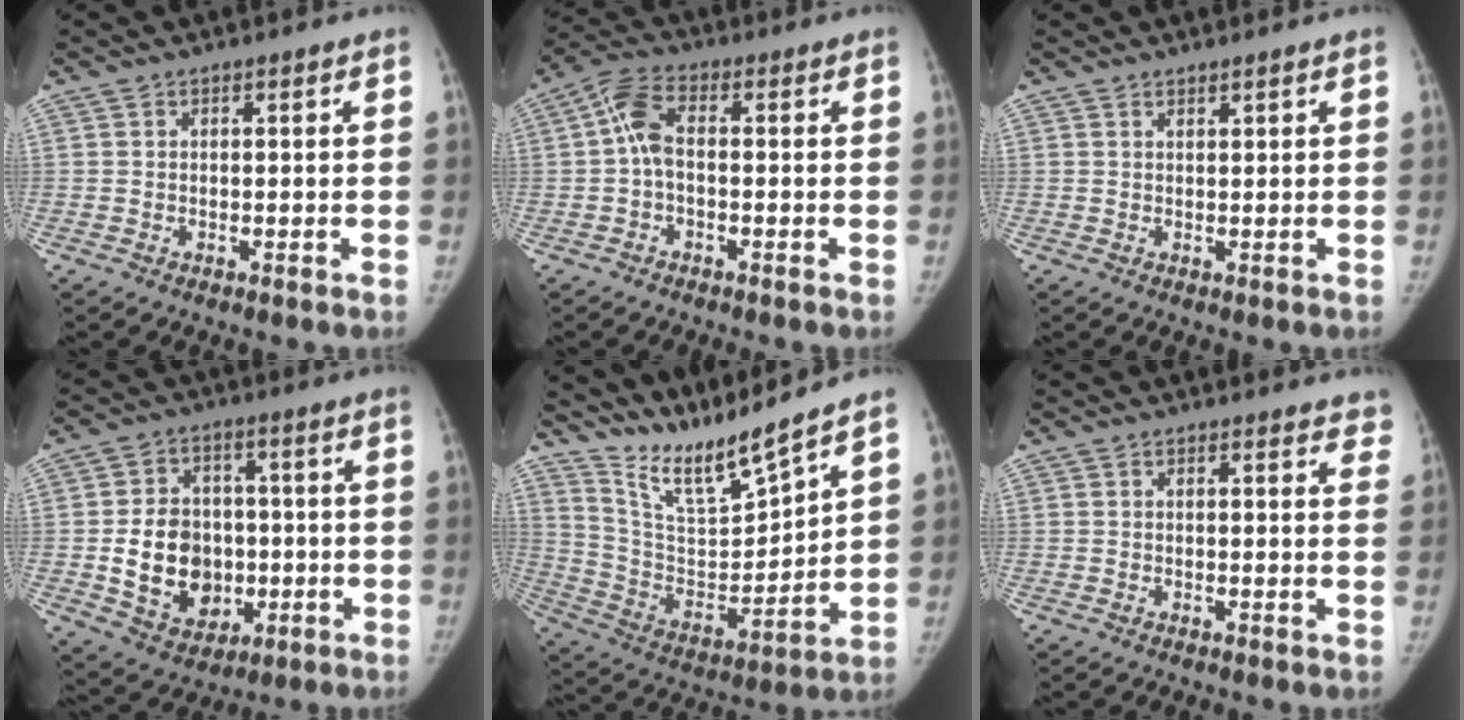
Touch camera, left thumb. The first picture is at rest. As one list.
[{"total": 5.9, "force": [-0.1, 3.2, 5.0], "torque": [-0.100, 0.020, -0.013]}, {"total": 0.8, "force": [0.8, 0.1, 0.2], "torque": [-0.001, -0.007, 0.014]}, {"total": 14.1, "force": [-1.7, 11.1, 8.5], "torque": [-0.102, 0.006, -0.014]}, {"total": 13.5, "force": [12.5, 0.1, 5.2], "torque": [-0.083, -0.080, 0.250]}, {"total": 3.9, "force": [3.4, 1.4, 1.3], "torque": [0.014, -0.013, 0.022]}]